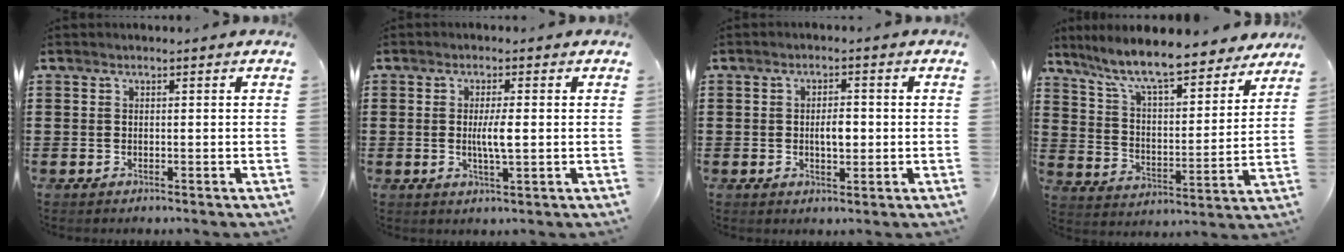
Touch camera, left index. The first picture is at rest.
{"total": 3.6, "force": [0.0, 0.5, 3.6], "torque": [-0.066, -0.002, -0.003]}
{"total": 3.3, "force": [-0.2, 1.5, 3.0], "torque": [-0.041, -0.003, -0.010]}
{"total": 9.7, "force": [8.4, 0.7, 4.8], "torque": [-0.125, -0.051, 0.142]}